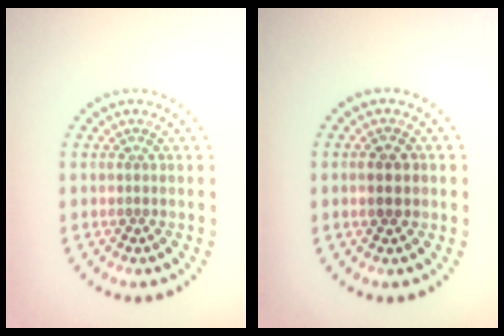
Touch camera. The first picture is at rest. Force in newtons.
{"total": 2.6, "press": 2.6, "slide": 0.3}